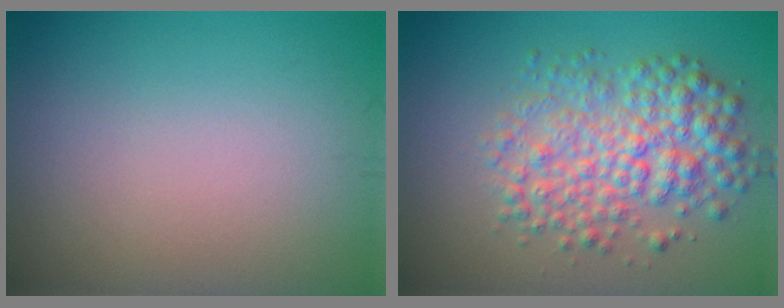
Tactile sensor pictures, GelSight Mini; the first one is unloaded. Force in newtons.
{"total": 5.8, "press": 5.8, "slide": 0.0}